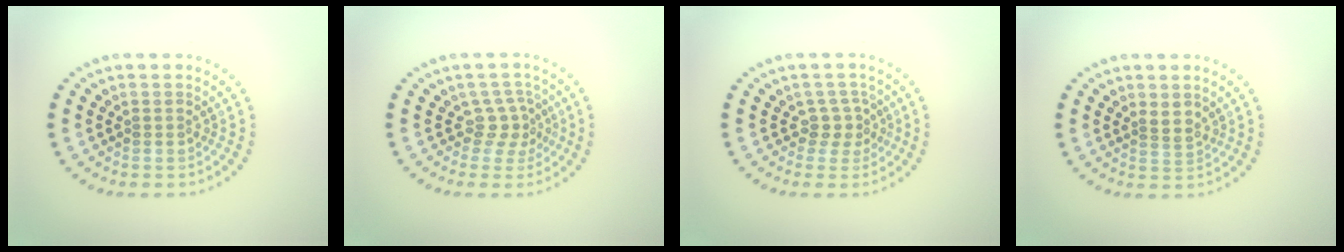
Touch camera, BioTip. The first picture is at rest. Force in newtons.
{"total": 2.2, "press": 1.5, "slide": 1.6}
{"total": 2.0, "press": 1.4, "slide": 1.4}
{"total": 1.5, "press": 1.2, "slide": 1.0}